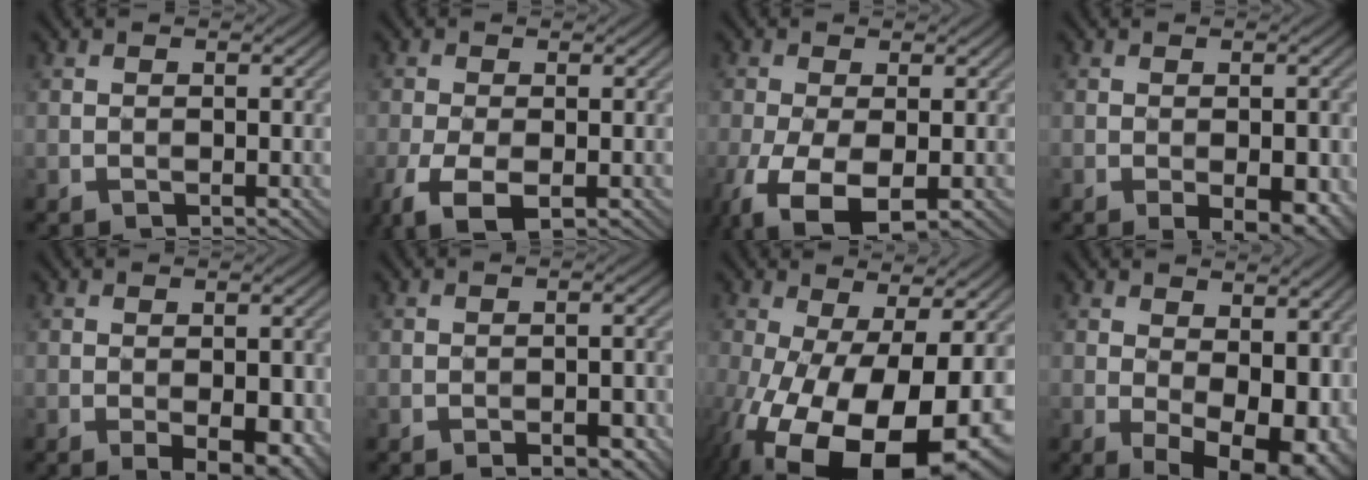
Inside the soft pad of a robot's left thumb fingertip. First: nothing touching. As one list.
[{"total": 5.4, "force": [-2.6, 2.4, 4.1], "torque": [-0.102, -0.005, -0.051]}, {"total": 7.9, "force": [-3.7, 3.5, 6.0], "torque": [-0.150, -0.018, -0.066]}, {"total": 4.4, "force": [-1.6, 1.5, 3.8], "torque": [-0.055, -0.004, -0.015]}, {"total": 5.1, "force": [-1.9, 1.9, 4.3], "torque": [-0.061, -0.005, -0.018]}, {"total": 3.5, "force": [-2.2, 0.8, 2.5], "torque": [-0.046, 0.012, -0.027]}, {"total": 19.2, "force": [-6.2, 9.2, 15.6], "torque": [-0.285, -0.050, -0.072]}, {"total": 12.3, "force": [-1.4, 6.7, 10.2], "torque": [-0.140, -0.019, 0.006]}]